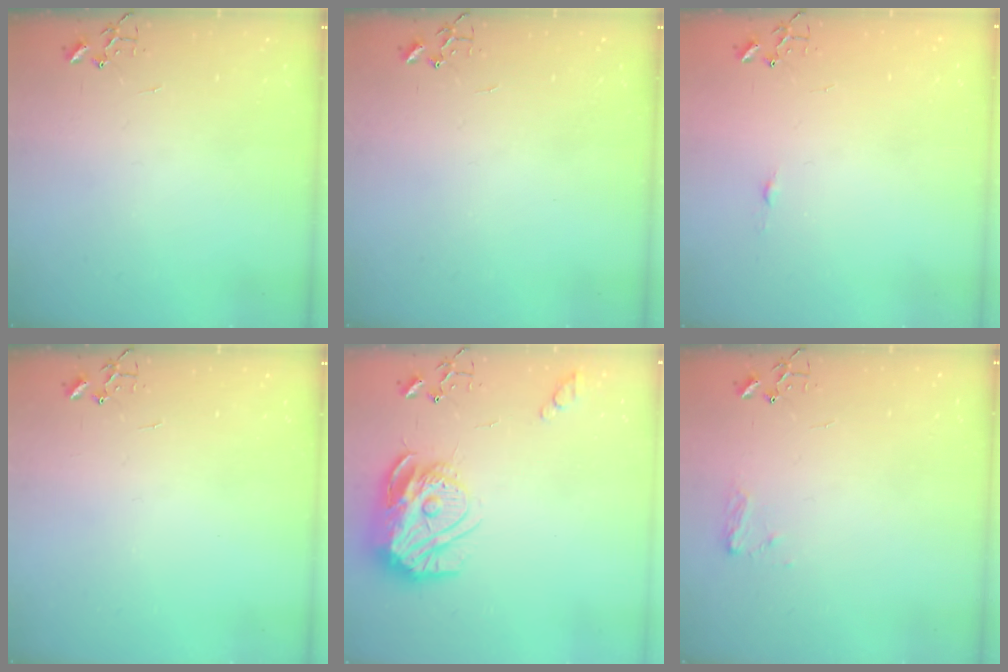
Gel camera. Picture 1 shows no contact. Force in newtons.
{"total": 0.0}
{"total": 3.3, "press": 3.3, "slide": 0.4}
{"total": 0.0}
{"total": 16.7, "press": 16.7, "slide": 1.6}
{"total": 7.2, "press": 7.2, "slide": 0.5}